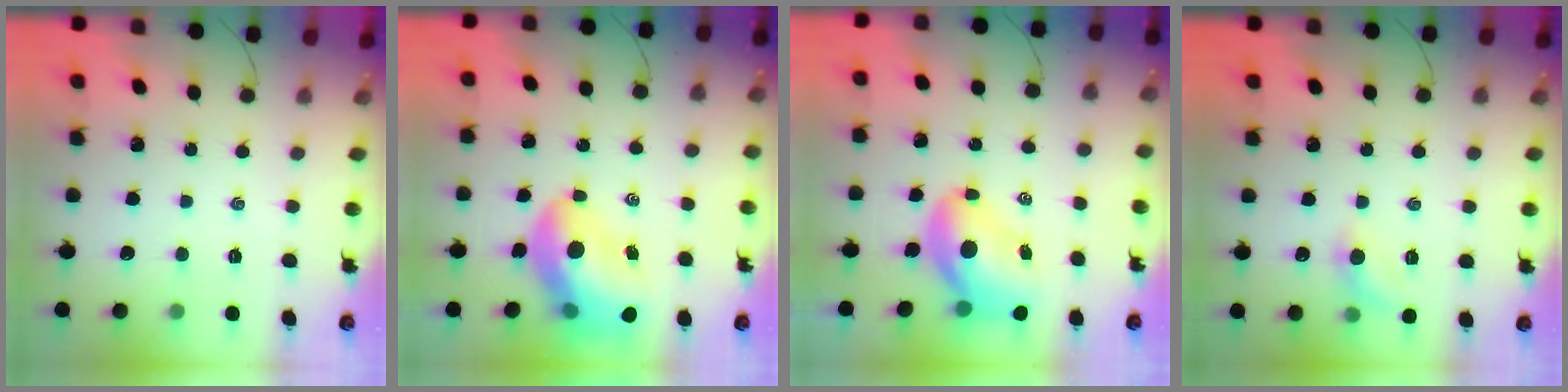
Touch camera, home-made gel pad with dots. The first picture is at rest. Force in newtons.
{"total": 14.2, "press": 13.6, "slide": 4.1}
{"total": 10.5, "press": 10.1, "slide": 3.1}
{"total": 6.2, "press": 6.1, "slide": 1.2}